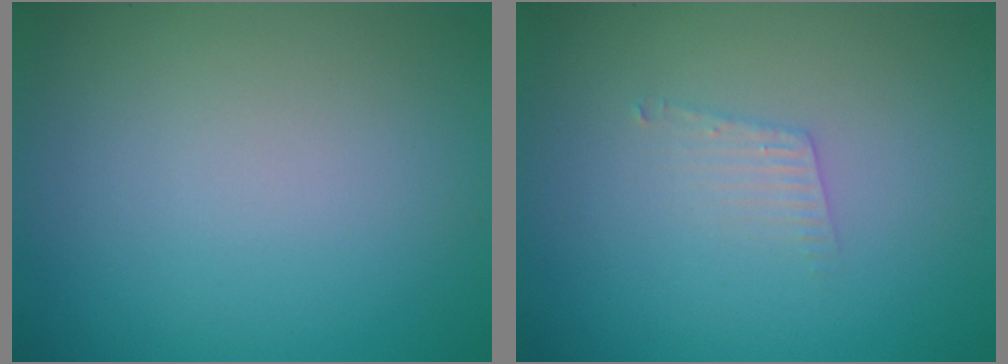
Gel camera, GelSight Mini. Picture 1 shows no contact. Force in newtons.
{"total": 1.3, "press": 1.3, "slide": 0.1}